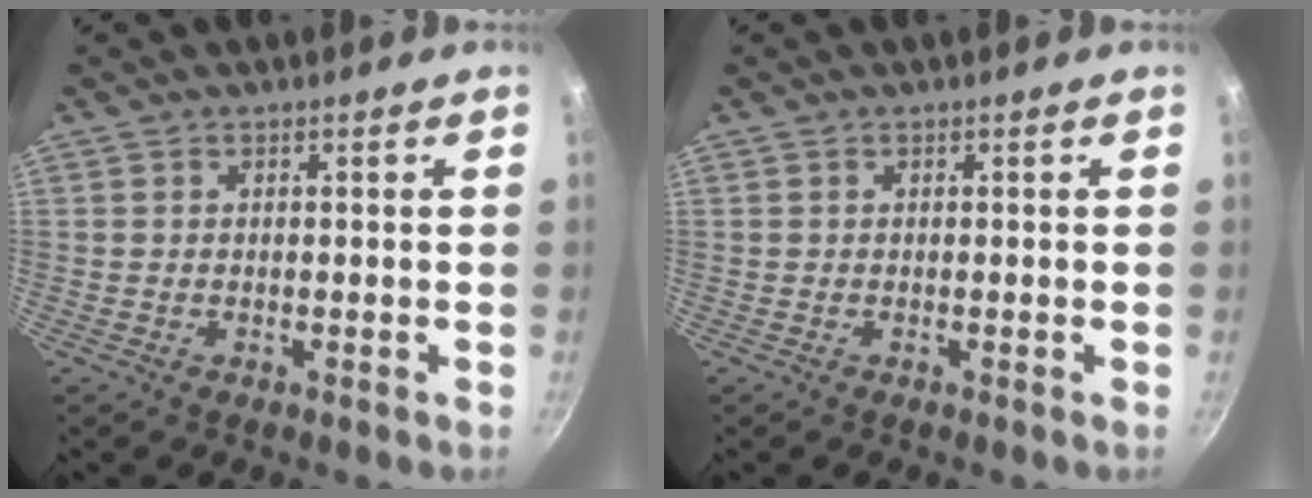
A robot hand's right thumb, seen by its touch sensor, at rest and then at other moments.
{"total": 0.0}